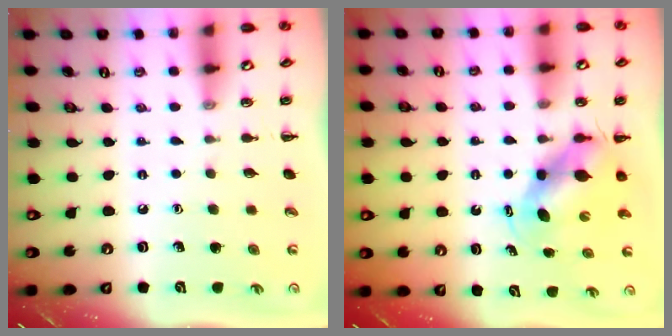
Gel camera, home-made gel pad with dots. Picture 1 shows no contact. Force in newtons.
{"total": 5.3, "press": 5.2, "slide": 1.0}